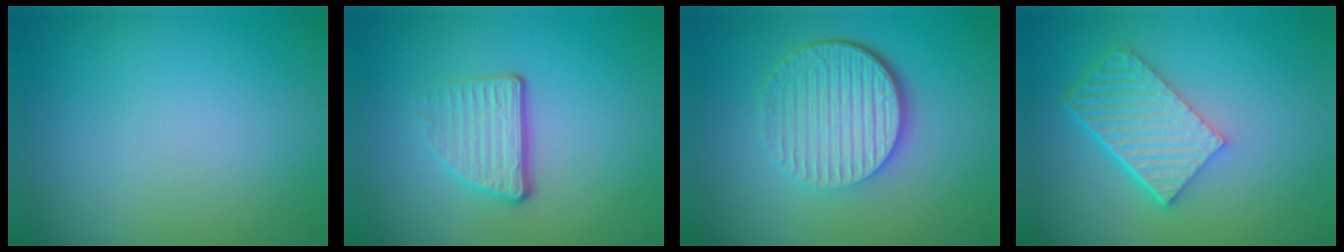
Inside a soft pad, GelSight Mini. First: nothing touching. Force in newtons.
{"total": 3.7, "press": 2.2, "slide": 3.0}
{"total": 6.3, "press": 4.2, "slide": 4.6}
{"total": 6.0, "press": 4.2, "slide": 4.2}